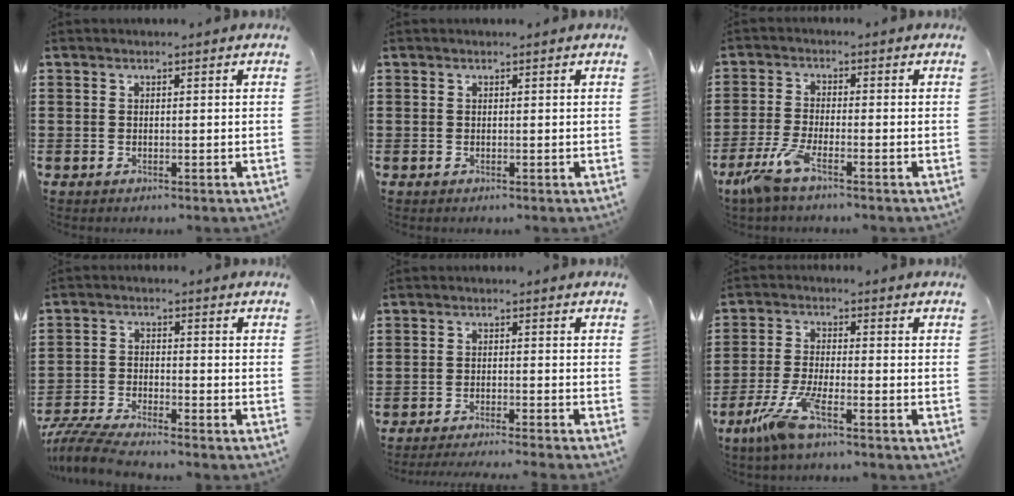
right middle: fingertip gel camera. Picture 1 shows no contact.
{"total": 0.0}
{"total": 5.1, "force": [-3.4, 0.8, 3.7], "torque": [-0.095, -0.014, -0.068]}
{"total": 5.2, "force": [-4.9, 0.2, 1.7], "torque": [-0.050, -0.010, -0.101]}
{"total": 2.3, "force": [-2.2, -0.4, 0.7], "torque": [-0.012, 0.000, -0.044]}
{"total": 7.2, "force": [-4.3, 1.2, 5.6], "torque": [-0.135, -0.017, -0.083]}